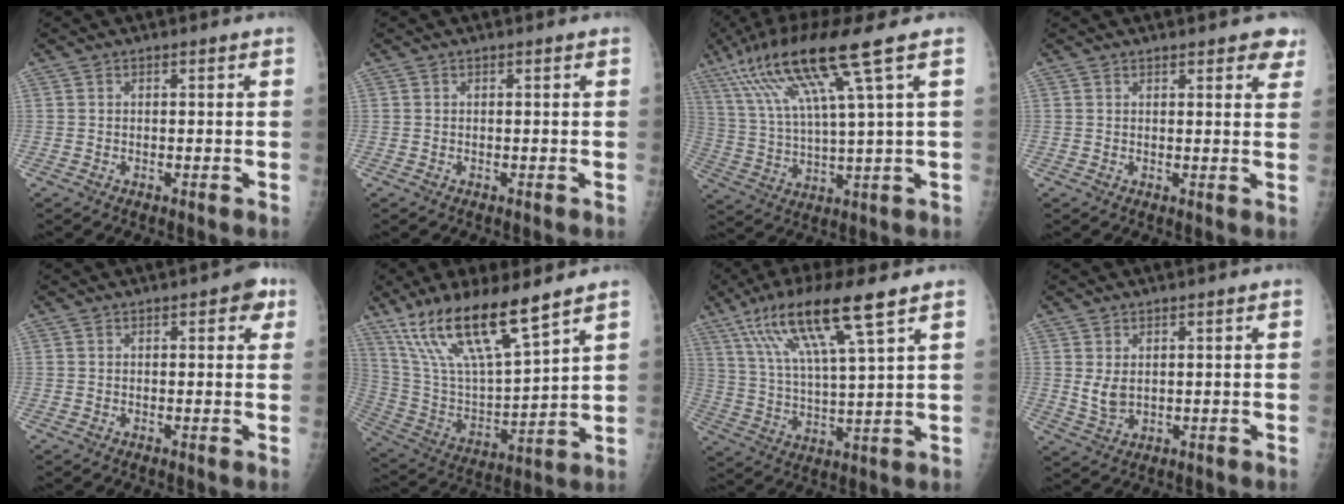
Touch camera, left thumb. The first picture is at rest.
{"total": 0.0}
{"total": 16.6, "force": [8.5, 0.6, 14.3], "torque": [-0.292, -0.011, 0.161]}
{"total": 4.5, "force": [3.4, 1.8, 2.4], "torque": [0.005, -0.012, 0.036]}
{"total": 3.4, "force": [1.6, 1.7, 2.5], "torque": [-0.012, 0.001, 0.011]}
{"total": 19.7, "force": [13.5, 4.3, 13.7], "torque": [-0.246, -0.055, 0.265]}
{"total": 16.2, "force": [9.3, 2.2, 13.1], "torque": [-0.252, -0.022, 0.178]}
{"total": 3.6, "force": [1.0, 2.3, 2.6], "torque": [-0.043, -0.013, 0.027]}